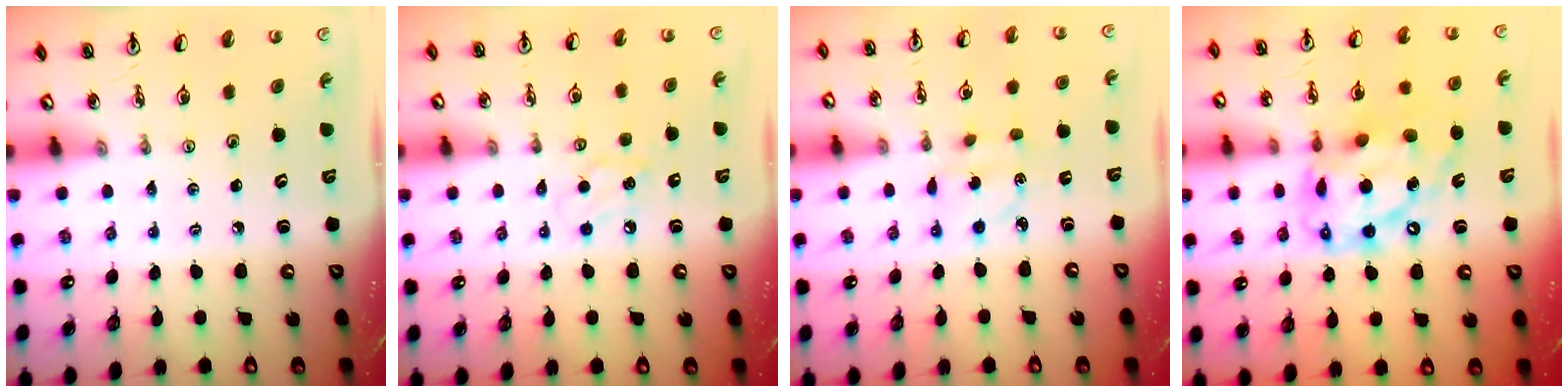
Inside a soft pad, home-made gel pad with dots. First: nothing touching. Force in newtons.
{"total": 6.4, "press": 6.3, "slide": 0.8}
{"total": 3.5, "press": 3.4, "slide": 0.9}
{"total": 17.8, "press": 17.7, "slide": 1.6}